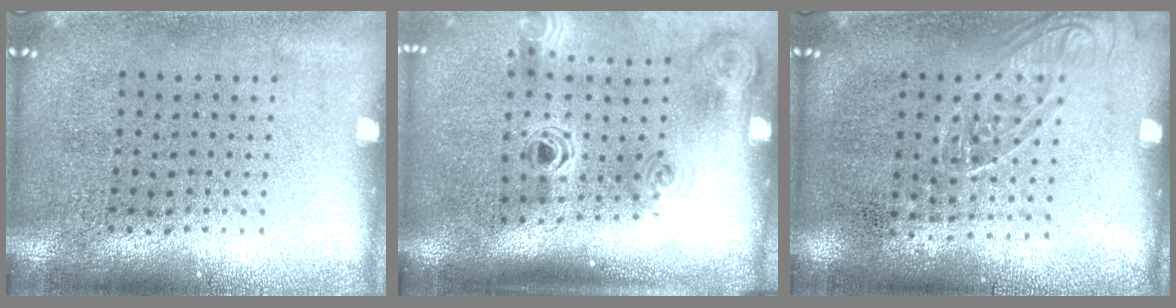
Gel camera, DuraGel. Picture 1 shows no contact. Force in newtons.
{"total": 1.4, "press": 1.2, "slide": 0.8}
{"total": 1.1, "press": 1.0, "slide": 0.6}